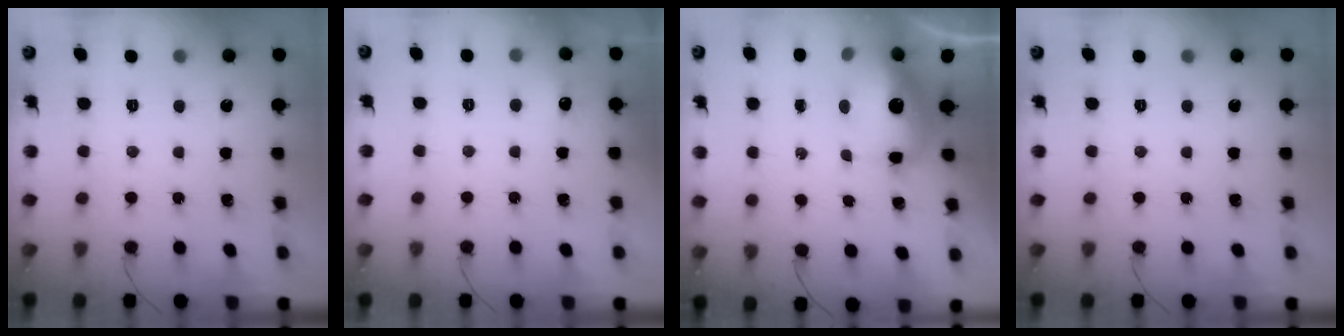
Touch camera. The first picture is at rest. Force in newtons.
{"total": 5.3, "press": 5.0, "slide": 1.7}
{"total": 13.4, "press": 13.1, "slide": 3.0}
{"total": 0.0}